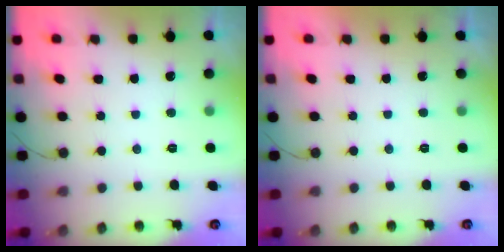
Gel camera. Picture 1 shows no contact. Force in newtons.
{"total": 2.4, "press": 2.3, "slide": 0.4}